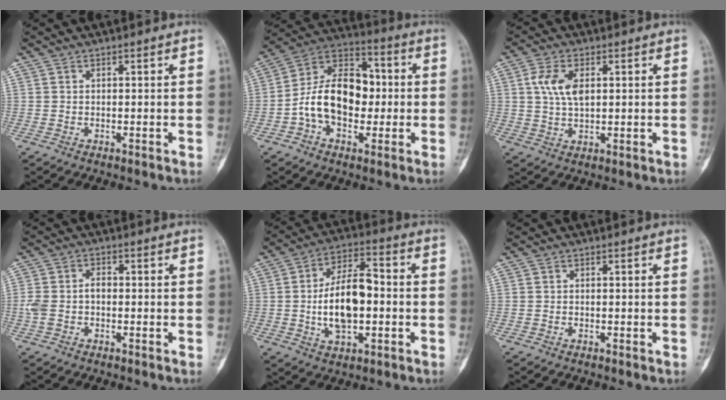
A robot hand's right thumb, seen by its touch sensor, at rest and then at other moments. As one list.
[{"total": 16.4, "force": [-1.3, 10.9, 12.1], "torque": [-0.177, 0.042, -0.028]}, {"total": 7.0, "force": [1.9, 3.8, 5.5], "torque": [-0.105, -0.003, 0.035]}, {"total": 4.7, "force": [-0.7, 3.0, 3.5], "torque": [-0.082, 0.021, -0.014]}, {"total": 13.8, "force": [-1.1, 7.1, 11.8], "torque": [-0.193, 0.024, -0.022]}, {"total": 0.0}]